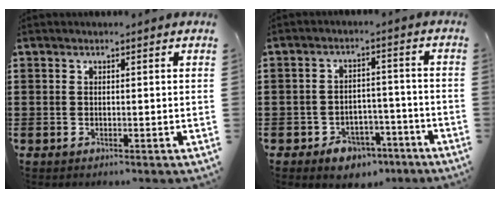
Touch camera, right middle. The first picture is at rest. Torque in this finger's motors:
{"motor_torque": [-0.02, -0.18, 0.30, 0.06]}